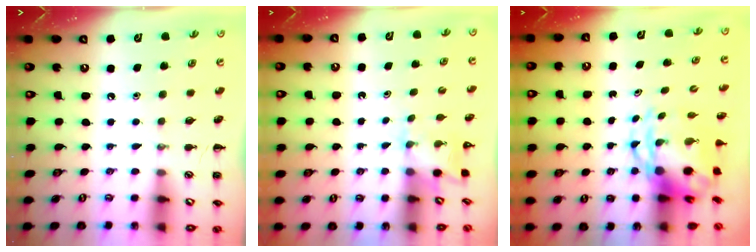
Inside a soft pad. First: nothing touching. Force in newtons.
{"total": 2.2, "press": 2.1, "slide": 0.7}
{"total": 6.0, "press": 5.8, "slide": 1.6}